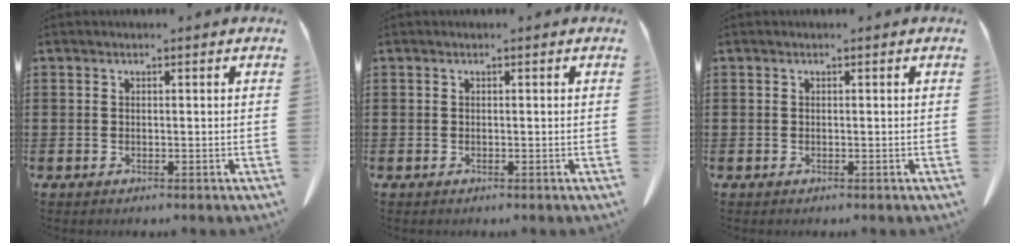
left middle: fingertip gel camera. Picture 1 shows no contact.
{"total": 0.0}
{"total": 0.0}